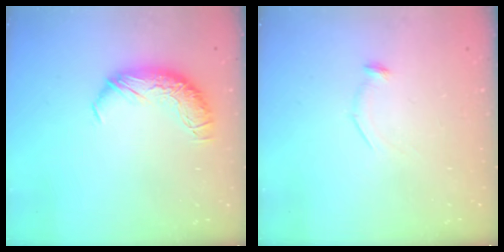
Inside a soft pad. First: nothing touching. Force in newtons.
{"total": 8.9, "press": 8.9, "slide": 0.3}